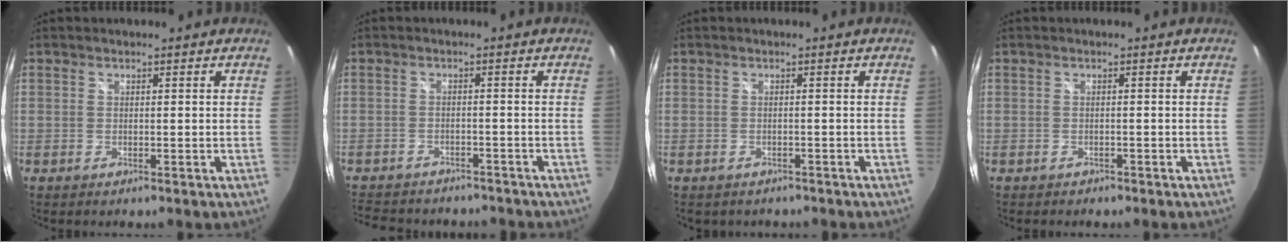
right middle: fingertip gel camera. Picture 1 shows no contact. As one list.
[{"total": 12.0, "force": [-10.1, 4.8, 4.2], "torque": [-0.103, -0.012, -0.144]}, {"total": 2.1, "force": [-1.6, 1.3, 0.5], "torque": [-0.016, -0.008, -0.020]}, {"total": 1.1, "force": [-0.9, 0.6, 0.1], "torque": [-0.007, -0.001, -0.014]}]